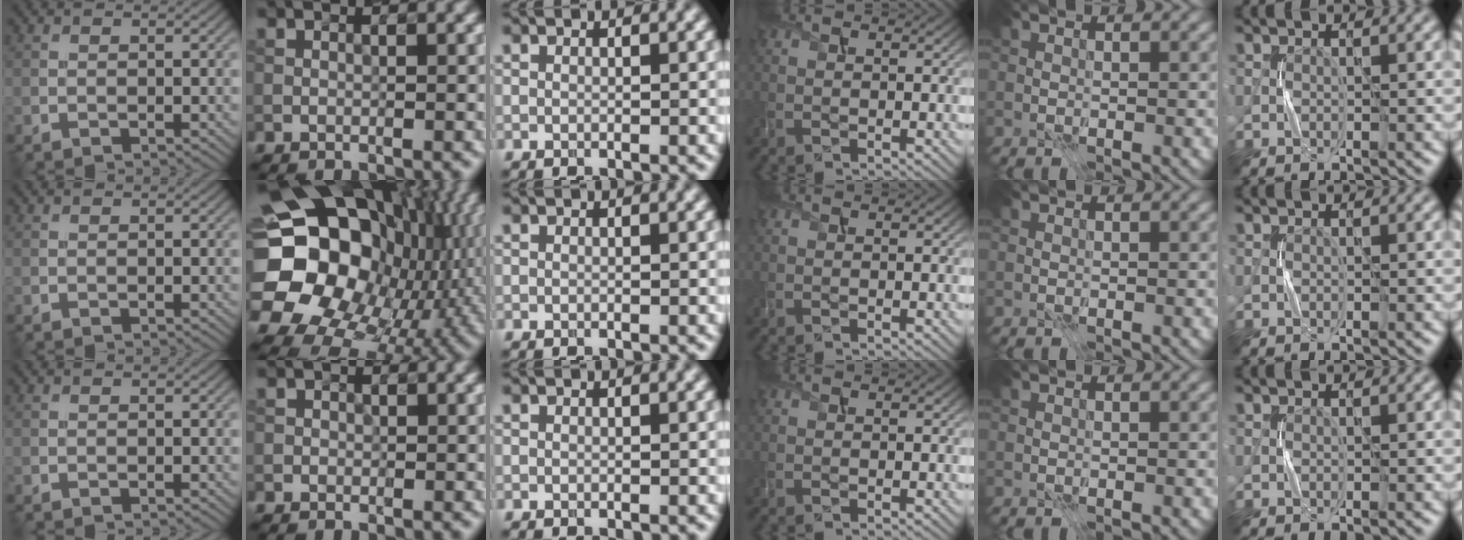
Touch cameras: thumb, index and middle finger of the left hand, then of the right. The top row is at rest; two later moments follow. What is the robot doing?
{"motion": "press", "object": "joystick"}